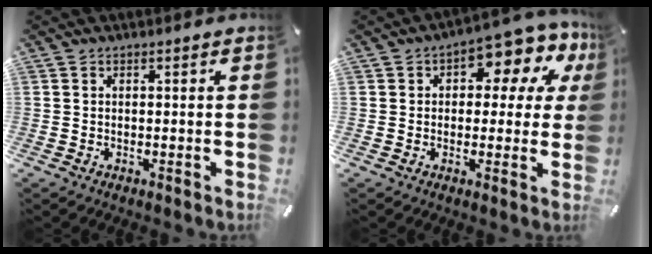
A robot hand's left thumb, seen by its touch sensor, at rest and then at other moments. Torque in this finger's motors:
{"motor_torque": [0.77, 0.71, 1.27, -0.66, 0.25]}